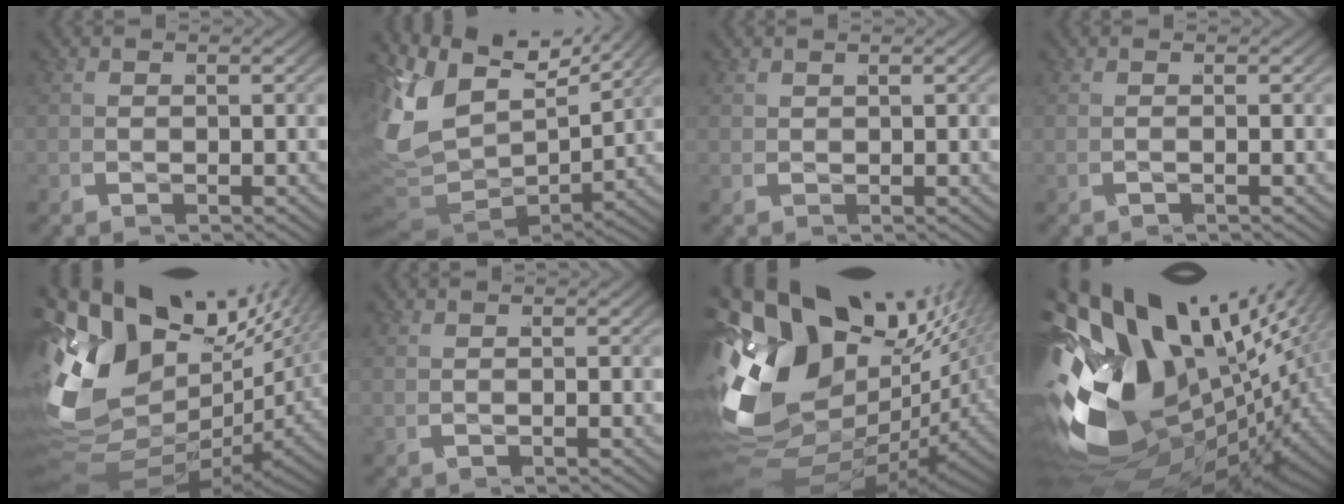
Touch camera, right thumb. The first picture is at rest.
{"total": 14.4, "force": [1.2, 10.3, 10.0], "torque": [-0.247, -0.044, 0.019]}
{"total": 0.9, "force": [0.8, -0.3, -0.2], "torque": [0.006, 0.005, 0.020]}
{"total": 0.5, "force": [-0.2, -0.4, 0.3], "torque": [-0.005, 0.008, -0.007]}
{"total": 19.3, "force": [0.3, 13.0, 14.3], "torque": [-0.304, -0.037, 0.017]}
{"total": 0.0}
{"total": 21.7, "force": [-0.7, 14.1, 16.4], "torque": [-0.354, -0.055, 0.013]}
{"total": 27.5, "force": [-3.4, 18.1, 20.5], "torque": [-0.373, -0.050, -0.037]}